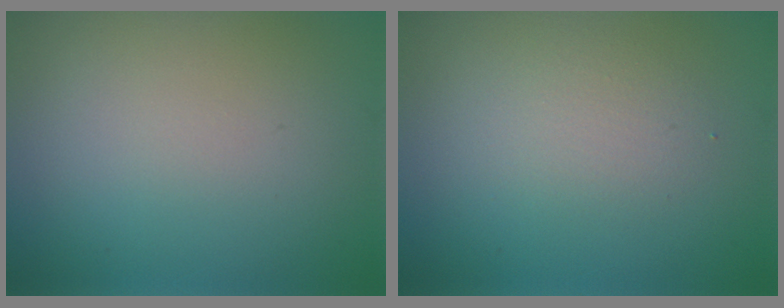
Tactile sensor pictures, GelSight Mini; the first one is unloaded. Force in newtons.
{"total": 1.9, "press": 1.9, "slide": 0.1}